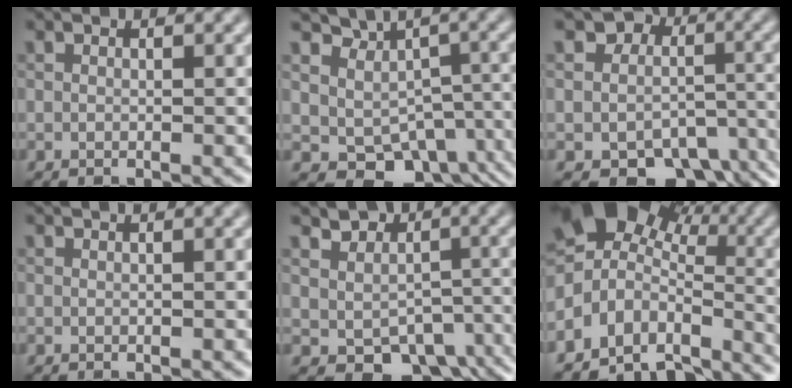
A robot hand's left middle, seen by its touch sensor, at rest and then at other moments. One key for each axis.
{"total": 6.0, "fx": -0.3, "fy": 5.1, "fz": 3.3, "tx": -0.021, "ty": -0.024, "tz": 0.005}
{"total": 10.8, "fx": -3.9, "fy": 9.1, "fz": 4.4, "tx": -0.037, "ty": -0.017, "tz": -0.065}
{"total": 1.0, "fx": 0.7, "fy": 0.3, "fz": 0.7, "tx": -0.006, "ty": -0.002, "tz": 0.002}
{"total": 6.5, "fx": -0.8, "fy": 5.4, "fz": 3.5, "tx": -0.031, "ty": -0.022, "tz": -0.007}
{"total": 10.5, "fx": -4.2, "fy": 7.5, "fz": 6.1, "tx": -0.112, "ty": -0.008, "tz": -0.056}